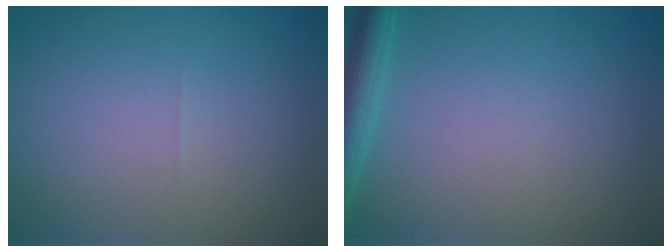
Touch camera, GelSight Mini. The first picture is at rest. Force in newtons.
{"total": 3.0, "press": 3.0, "slide": 0.2}